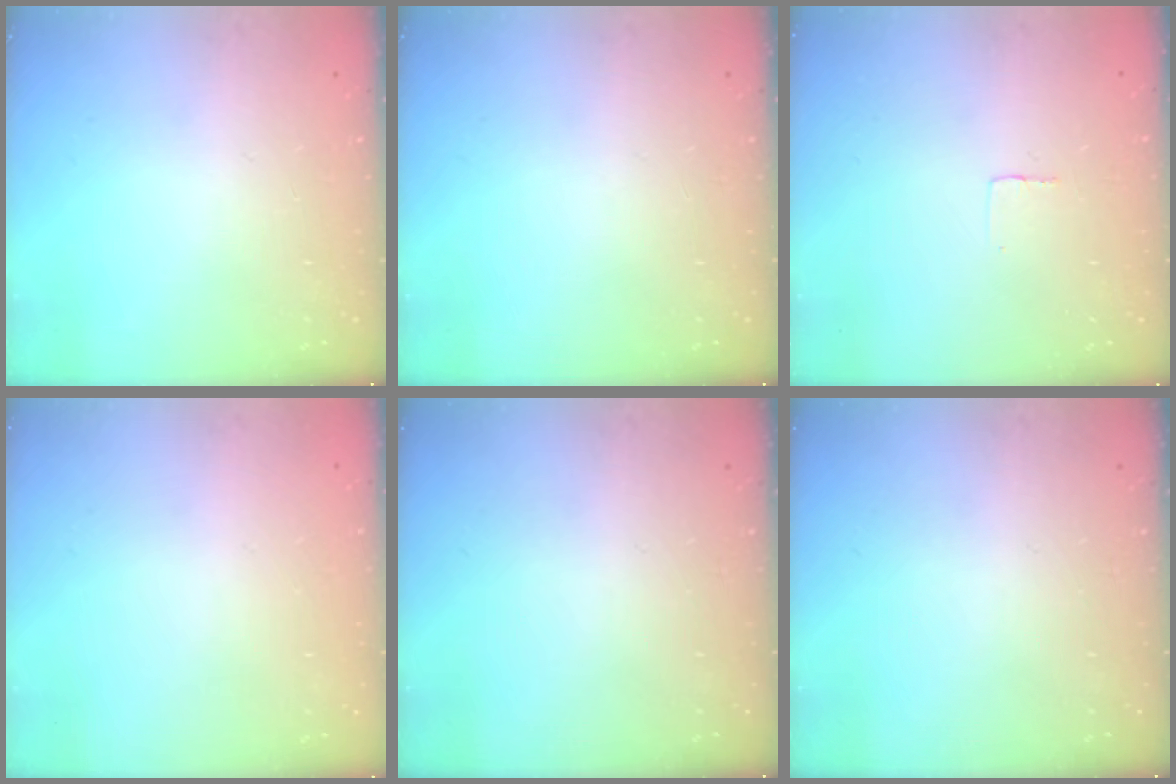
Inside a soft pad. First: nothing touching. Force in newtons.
{"total": 0.0}
{"total": 2.4, "press": 2.4, "slide": 0.1}
{"total": 0.0}
{"total": 0.0}
{"total": 0.0}